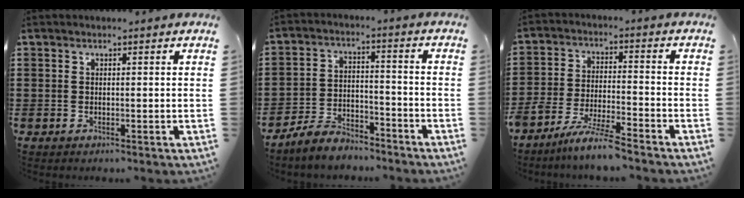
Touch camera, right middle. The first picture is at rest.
{"total": 5.5, "force": [-5.2, 1.3, 1.5], "torque": [-0.039, 0.005, -0.104]}
{"total": 7.2, "force": [-6.6, -0.3, 2.7], "torque": [-0.064, -0.010, -0.132]}